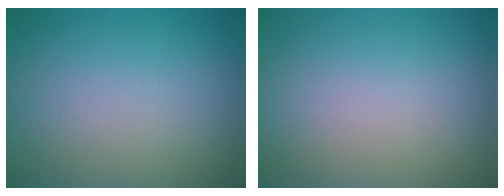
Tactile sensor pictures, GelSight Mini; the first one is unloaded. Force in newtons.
{"total": 0.0}